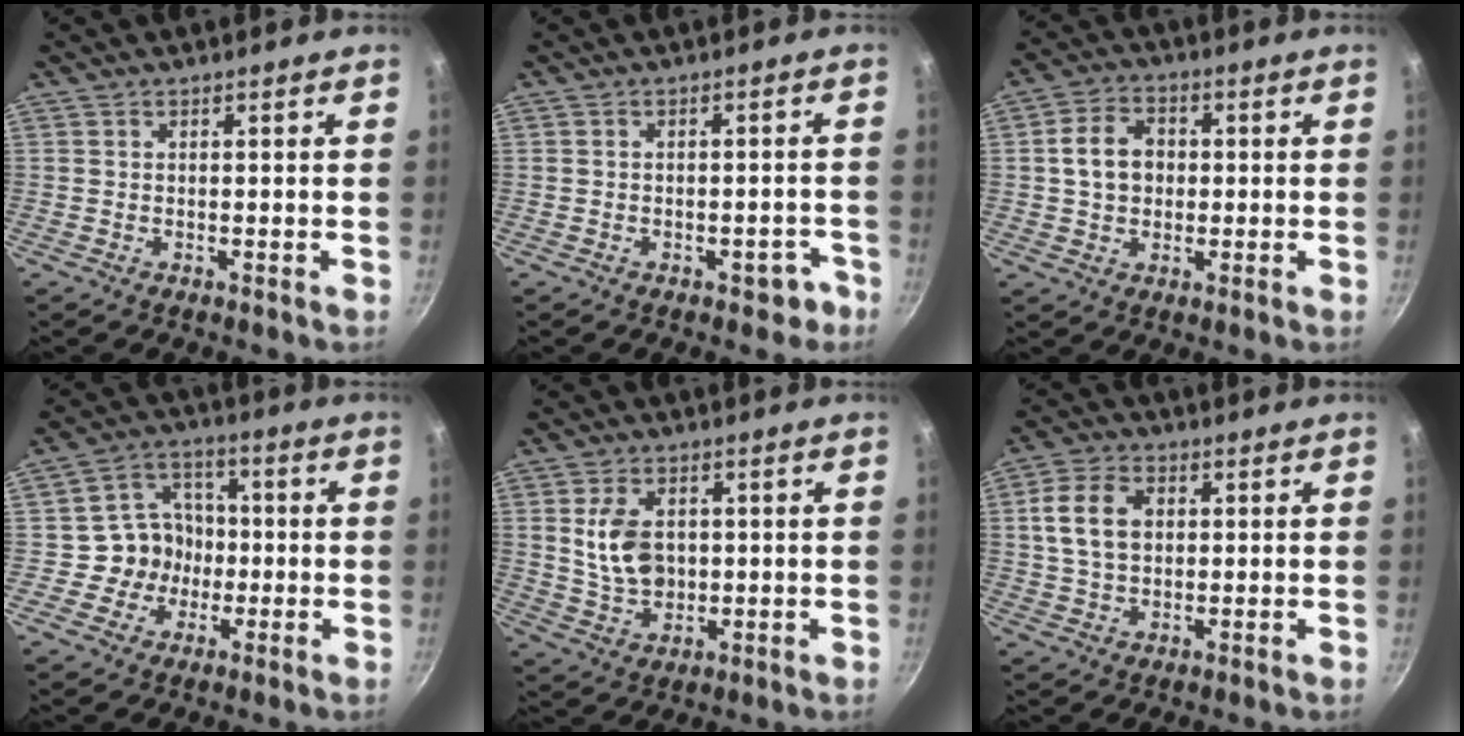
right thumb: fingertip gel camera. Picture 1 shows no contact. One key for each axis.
{"total": 3.6, "fx": -2.1, "fy": 2.2, "fz": 1.9, "tx": 0.001, "ty": 0.036, "tz": -0.009}
{"total": 7.9, "fx": 0.5, "fy": 6.2, "fz": 4.8, "tx": -0.062, "ty": 0.014, "tz": 0.002}
{"total": 9.5, "fx": -1.2, "fy": 8.7, "fz": 3.6, "tx": -0.016, "ty": 0.024, "tz": -0.032}
{"total": 9.4, "fx": 1.3, "fy": 6.6, "fz": 6.5, "tx": -0.105, "ty": -0.010, "tz": 0.029}
{"total": 9.6, "fx": 1.7, "fy": 6.9, "fz": 6.5, "tx": -0.108, "ty": 0.011, "tz": 0.026}